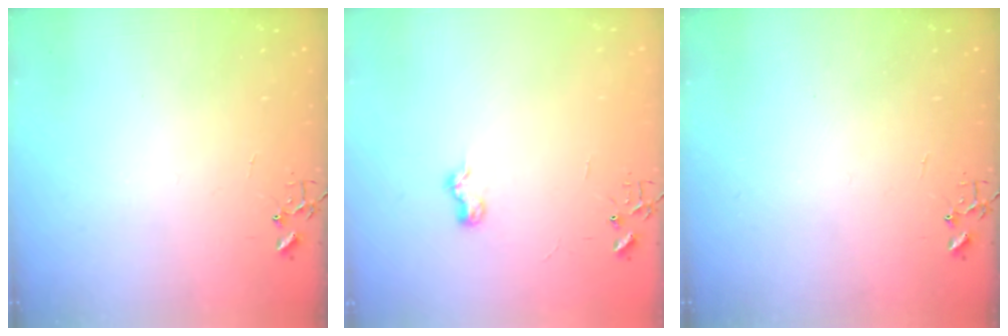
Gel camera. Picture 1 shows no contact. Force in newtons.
{"total": 6.3, "press": 6.3, "slide": 0.8}
{"total": 0.0}